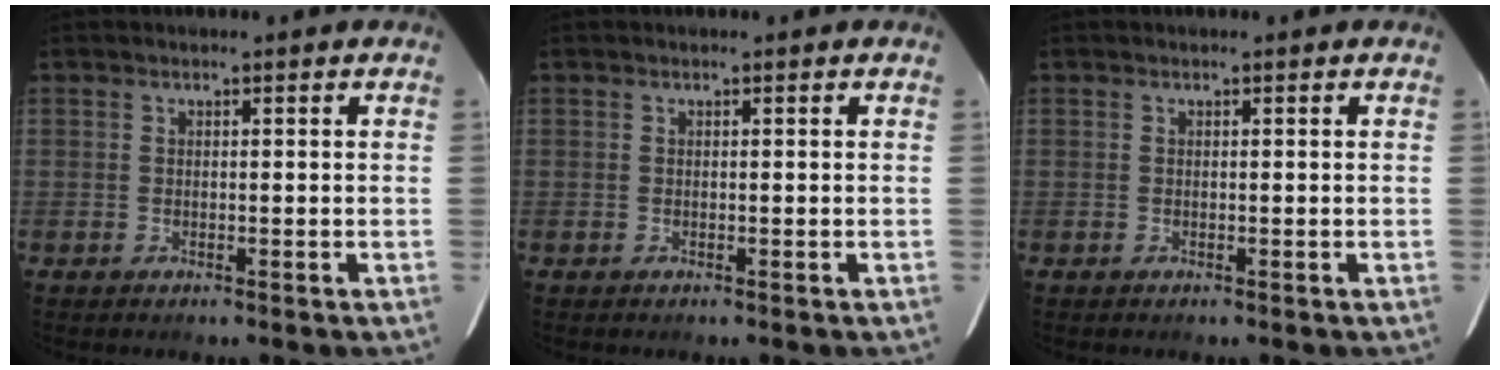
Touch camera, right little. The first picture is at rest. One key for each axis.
{"total": 0.0}
{"total": 0.0}